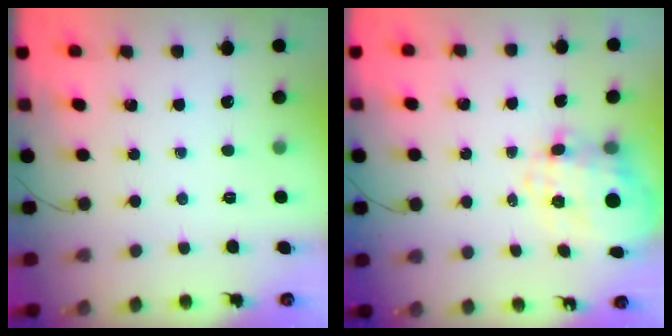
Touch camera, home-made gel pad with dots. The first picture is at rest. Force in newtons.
{"total": 8.9, "press": 8.6, "slide": 2.2}